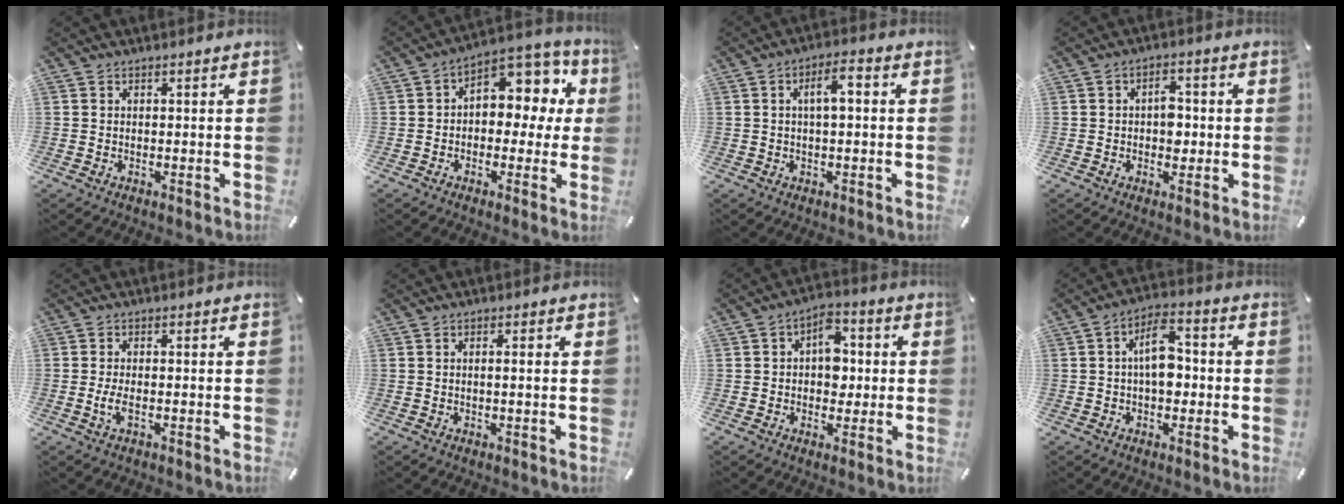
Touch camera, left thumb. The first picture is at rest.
{"total": 9.2, "force": [3.2, 6.5, 5.7], "torque": [-0.073, -0.030, 0.056]}
{"total": 5.8, "force": [0.7, 2.2, 5.4], "torque": [-0.085, 0.010, 0.006]}
{"total": 4.8, "force": [-0.2, 3.3, 3.5], "torque": [-0.036, -0.004, -0.011]}
{"total": 3.2, "force": [-1.0, 1.1, 2.8], "torque": [-0.068, -0.005, -0.022]}
{"total": 1.3, "force": [-0.1, 0.0, 1.3], "torque": [-0.024, -0.003, -0.001]}
{"total": 7.8, "force": [0.3, 5.7, 5.4], "torque": [-0.057, 0.001, 0.000]}
{"total": 8.8, "force": [-0.3, 5.2, 7.1], "torque": [-0.109, 0.012, -0.009]}